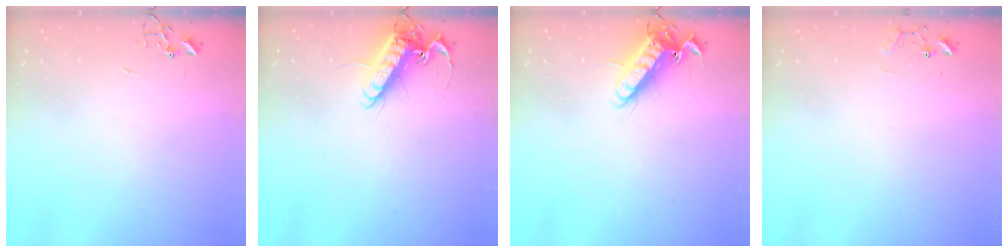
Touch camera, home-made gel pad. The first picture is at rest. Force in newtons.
{"total": 13.7, "press": 13.5, "slide": 2.3}
{"total": 12.9, "press": 12.8, "slide": 1.7}
{"total": 7.4, "press": 7.4, "slide": 0.6}